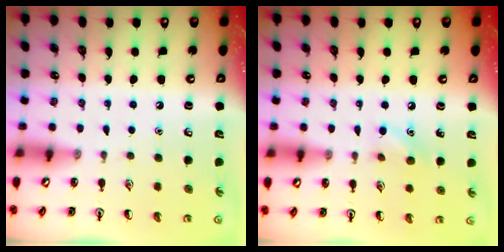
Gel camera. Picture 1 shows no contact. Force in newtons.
{"total": 6.4, "press": 6.2, "slide": 1.7}